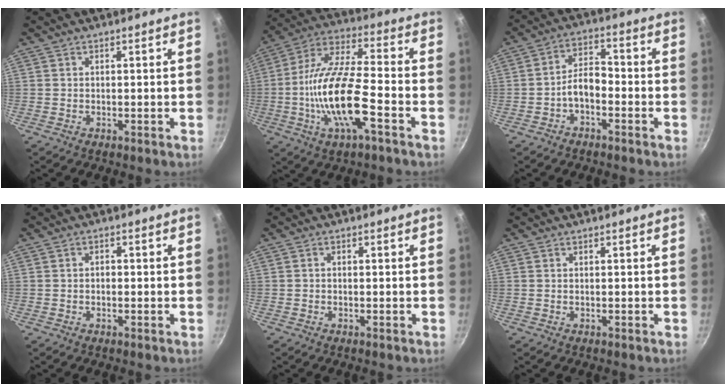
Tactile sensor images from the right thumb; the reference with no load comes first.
{"total": 17.4, "force": [-5.1, 5.4, 15.8], "torque": [-0.302, 0.033, -0.109]}
{"total": 5.4, "force": [-2.5, 2.9, 3.8], "torque": [-0.057, 0.039, -0.049]}
{"total": 1.2, "force": [-0.3, 0.9, 0.8], "torque": [-0.014, 0.006, -0.005]}
{"total": 0.5, "force": [-0.2, 0.4, 0.3], "torque": [-0.005, 0.004, -0.003]}
{"total": 0.0}